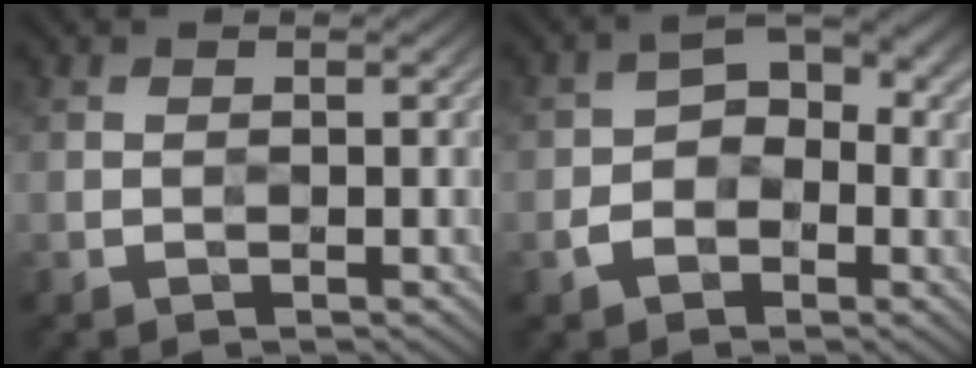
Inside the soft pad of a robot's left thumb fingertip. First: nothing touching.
{"total": 4.1, "force": [-1.5, 3.0, 2.3], "torque": [-0.031, -0.001, -0.037]}